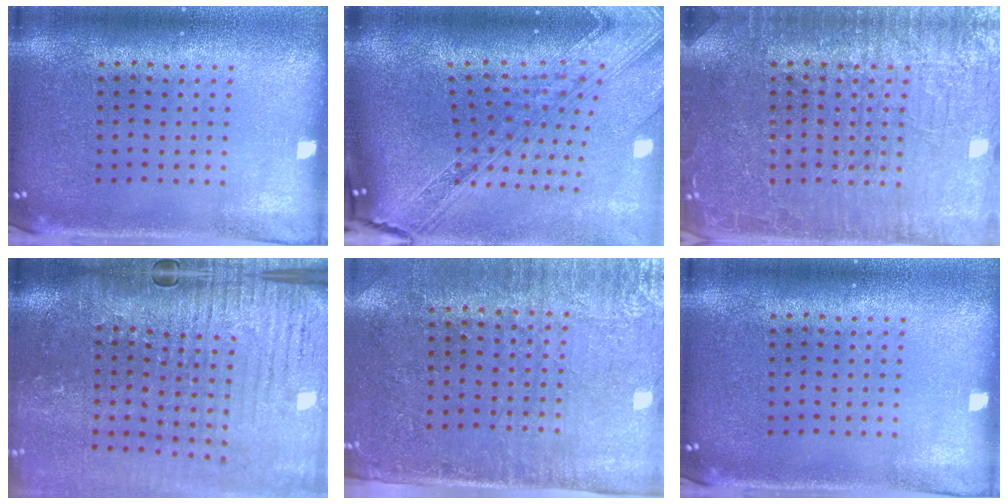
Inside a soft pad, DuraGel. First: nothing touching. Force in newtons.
{"total": 3.9, "press": 2.9, "slide": 2.6}
{"total": 4.1, "press": 4.0, "slide": 0.6}
{"total": 4.3, "press": 3.7, "slide": 2.2}
{"total": 2.8, "press": 2.4, "slide": 1.4}
{"total": 0.0}